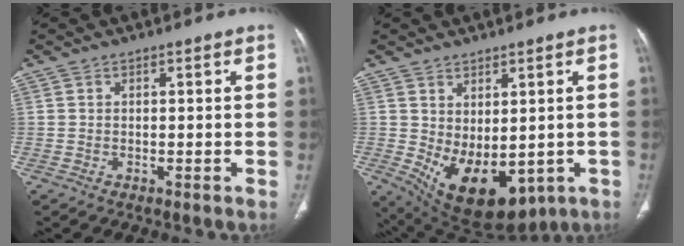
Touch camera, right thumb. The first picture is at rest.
{"total": 14.9, "force": [-3.6, 8.3, 11.8], "torque": [-0.174, -0.011, -0.022]}